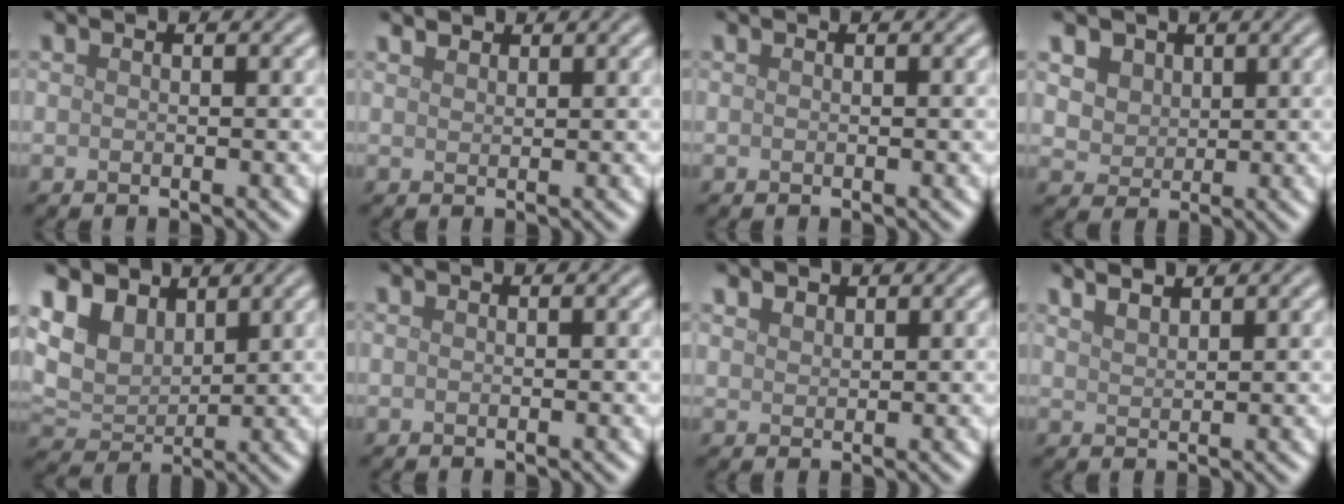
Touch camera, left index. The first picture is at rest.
{"total": 1.3, "force": [1.2, 0.4, 0.2], "torque": [-0.006, -0.002, 0.023]}
{"total": 0.0}
{"total": 4.5, "force": [2.4, 3.3, 1.8], "torque": [-0.050, 0.002, 0.045]}
{"total": 5.6, "force": [3.3, 3.7, 2.5], "torque": [-0.069, 0.003, 0.053]}
{"total": 0.0}
{"total": 1.3, "force": [1.1, 0.6, 0.2], "torque": [-0.006, 0.001, 0.025]}
{"total": 2.4, "force": [2.1, 0.7, 1.0], "torque": [-0.004, 0.011, 0.021]}